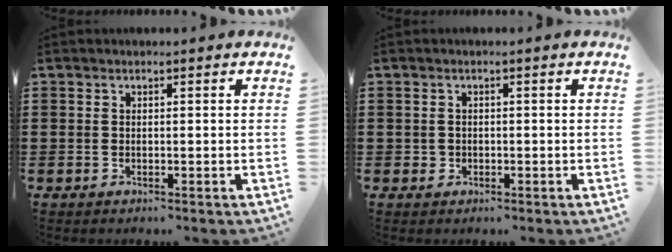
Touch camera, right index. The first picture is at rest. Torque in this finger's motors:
{"motor_torque": [-0.84, 1.30, 0.01, 0.00]}